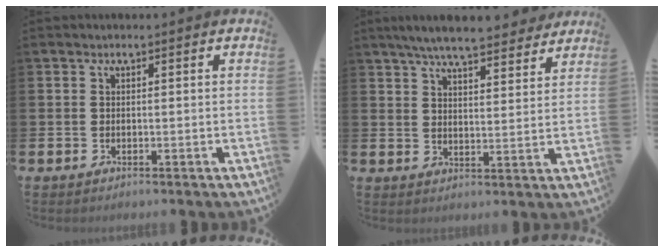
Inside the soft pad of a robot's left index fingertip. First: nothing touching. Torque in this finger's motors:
{"motor_torque": [0.90, -1.24, 1.06, 0.21]}